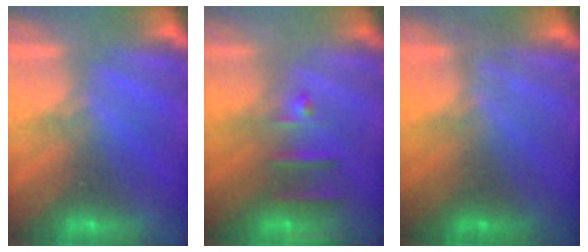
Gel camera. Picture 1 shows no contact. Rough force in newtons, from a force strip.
{"total": 2.4}
{"total": 1.1}